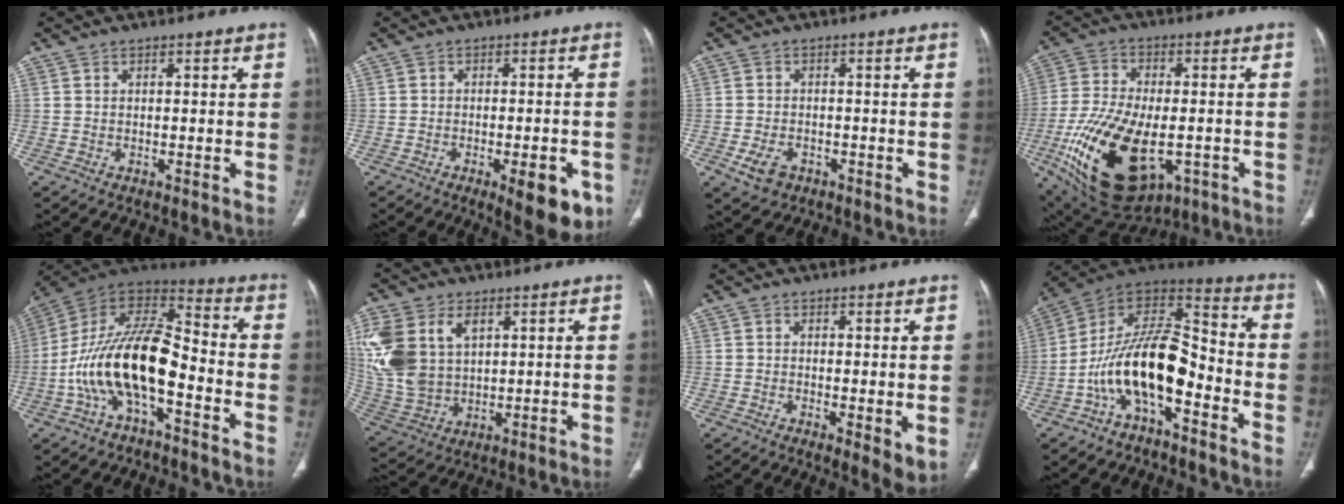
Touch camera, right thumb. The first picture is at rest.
{"total": 9.6, "force": [-4.4, 3.3, 7.8], "torque": [-0.081, 0.006, -0.051]}
{"total": 4.5, "force": [-2.1, 3.2, 2.4], "torque": [-0.045, 0.009, -0.029]}
{"total": 24.0, "force": [-7.3, 13.0, 18.8], "torque": [-0.398, -0.013, -0.103]}
{"total": 19.0, "force": [-5.6, 8.6, 16.0], "torque": [-0.295, 0.068, -0.102]}
{"total": 18.1, "force": [6.0, 12.2, 11.9], "torque": [-0.269, -0.005, 0.130]}
{"total": 4.8, "force": [-0.4, 1.8, 4.4], "torque": [-0.069, -0.017, -0.005]}
{"total": 17.0, "force": [-6.5, 8.0, 13.6], "torque": [-0.225, 0.085, -0.117]}